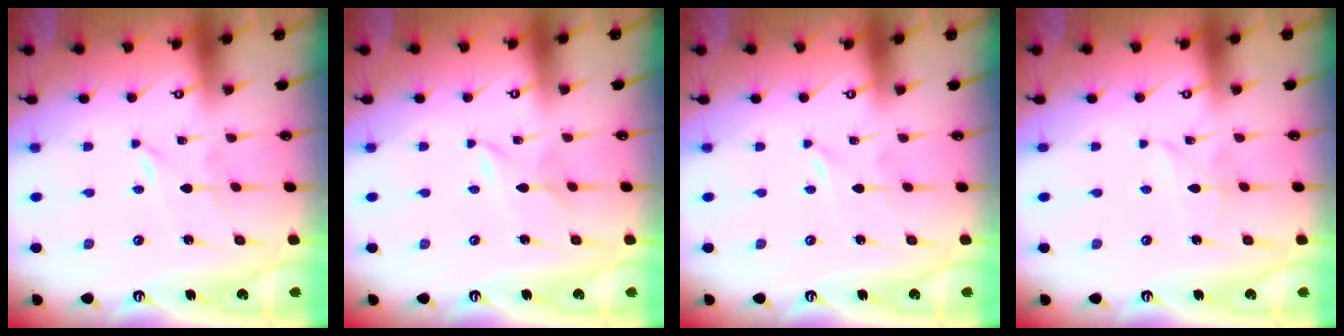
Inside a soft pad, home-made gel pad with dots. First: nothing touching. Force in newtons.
{"total": 1.7, "press": 1.7, "slide": 0.2}
{"total": 0.0}
{"total": 2.5, "press": 2.5, "slide": 0.2}